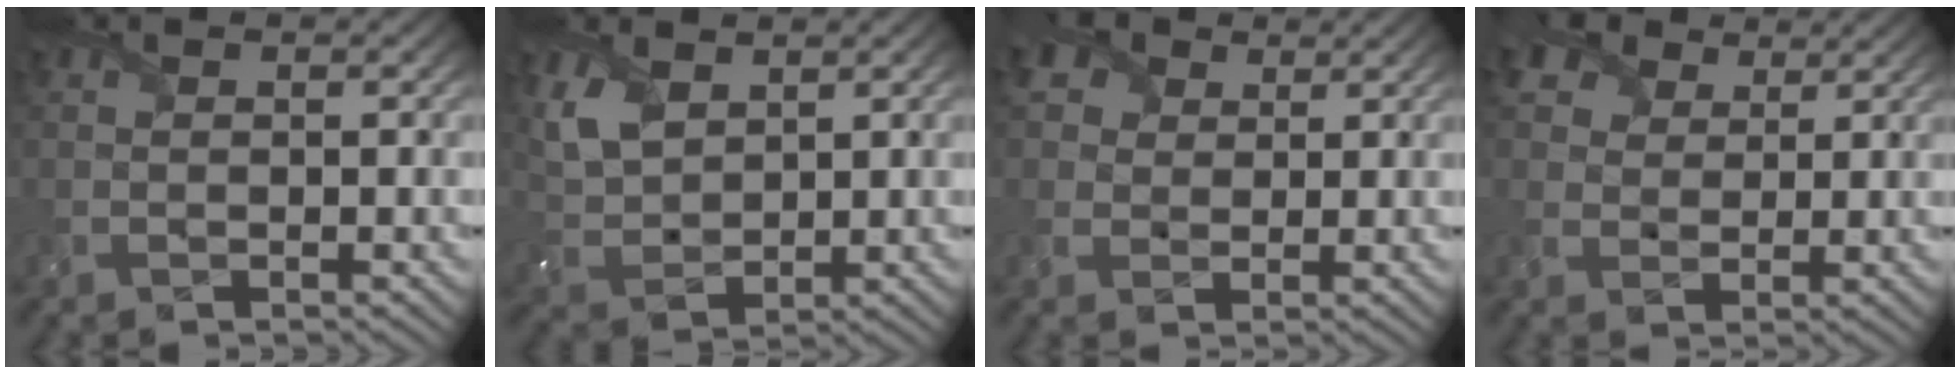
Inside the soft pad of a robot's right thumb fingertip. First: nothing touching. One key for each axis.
{"total": 6.5, "fx": 3.4, "fy": 3.9, "fz": 3.9, "tx": -0.115, "ty": -0.002, "tz": 0.073}
{"total": 5.8, "fx": 3.2, "fy": 4.3, "fz": 2.4, "tx": -0.087, "ty": 0.016, "tz": 0.057}
{"total": 7.0, "fx": 4.7, "fy": 4.4, "fz": 2.9, "tx": -0.097, "ty": 0.012, "tz": 0.090}